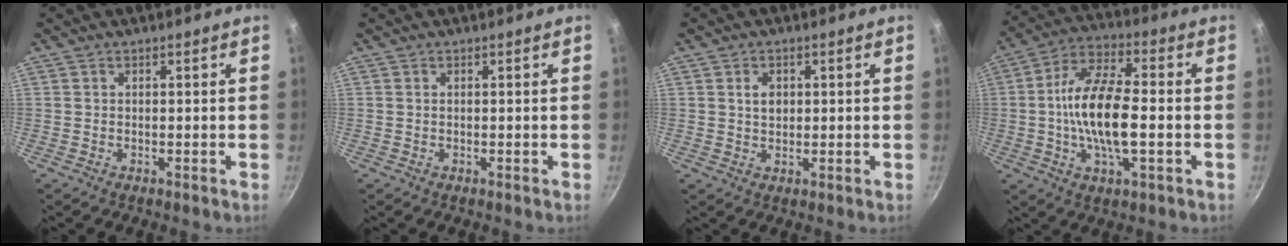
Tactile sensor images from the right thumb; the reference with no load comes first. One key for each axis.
{"total": 0.0}
{"total": 2.8, "fx": 0.7, "fy": 2.1, "fz": 1.8, "tx": -0.020, "ty": -0.001, "tz": 0.012}
{"total": 15.1, "fx": -1.5, "fy": 5.9, "fz": 13.8, "tx": -0.253, "ty": 0.025, "tz": -0.040}